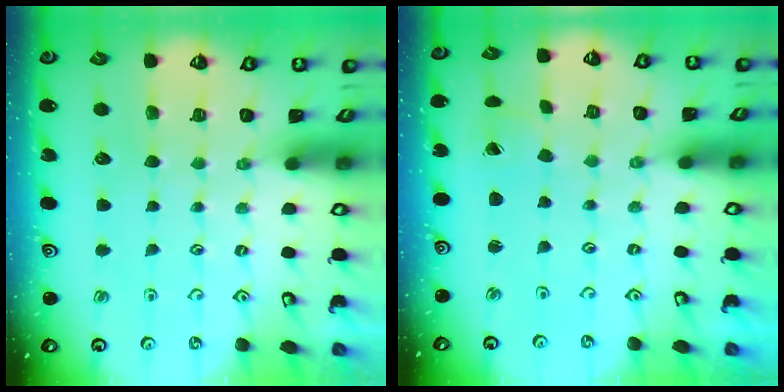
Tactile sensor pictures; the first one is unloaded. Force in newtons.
{"total": 1.5, "press": 1.5, "slide": 0.0}